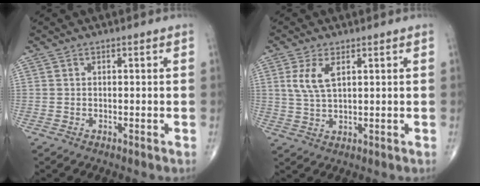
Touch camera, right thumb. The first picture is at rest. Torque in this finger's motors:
{"motor_torque": [0.04, -0.05, 0.91, 0.36, 0.06]}